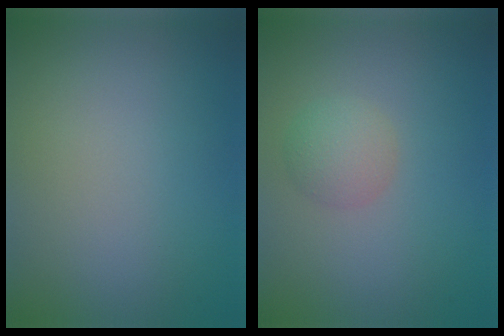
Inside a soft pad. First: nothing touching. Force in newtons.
{"total": 2.2, "press": 2.2, "slide": 0.0}